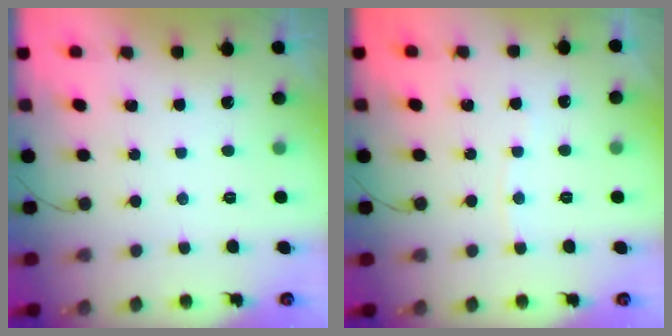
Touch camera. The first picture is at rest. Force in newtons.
{"total": 2.2, "press": 2.2, "slide": 0.2}